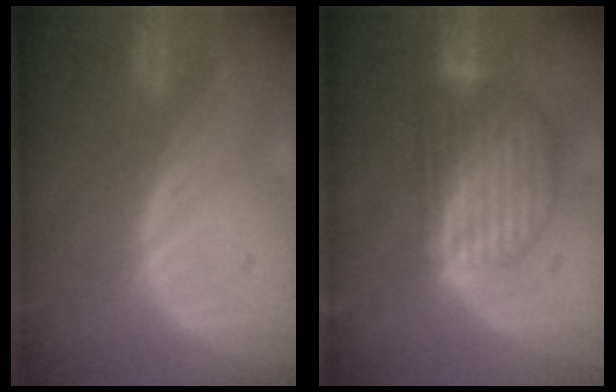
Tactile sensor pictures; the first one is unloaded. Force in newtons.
{"total": 9.0, "press": 7.8, "slide": 4.6}